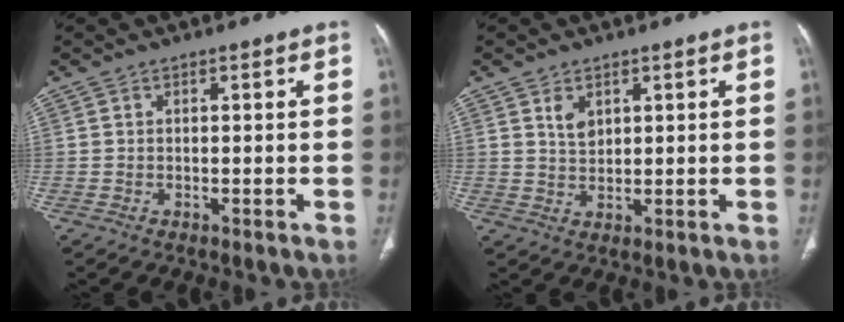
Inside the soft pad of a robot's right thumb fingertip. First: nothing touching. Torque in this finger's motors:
{"motor_torque": [0.21, 0.59, 0.37, 0.17, 0.00]}